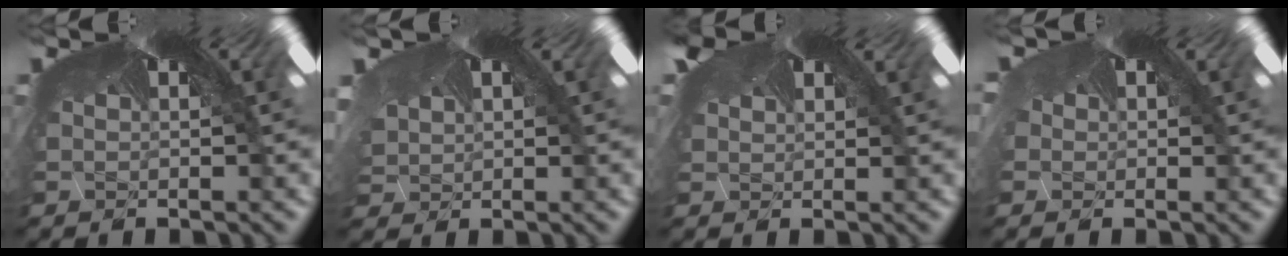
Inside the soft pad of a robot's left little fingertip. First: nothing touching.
{"total": 2.7, "force": [-0.9, 2.3, 1.1], "torque": [-0.052, -0.005, 0.005]}
{"total": 2.5, "force": [1.4, 1.5, 1.4], "torque": [-0.047, 0.010, 0.024]}
{"total": 2.1, "force": [-0.1, 1.5, 1.4], "torque": [-0.047, 0.008, 0.002]}